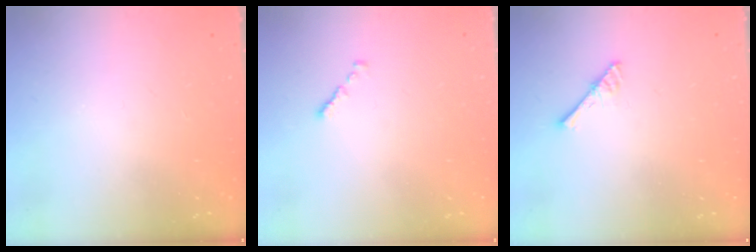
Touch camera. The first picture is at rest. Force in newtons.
{"total": 0.7, "press": 0.6, "slide": 0.4}
{"total": 4.2, "press": 4.2, "slide": 0.4}